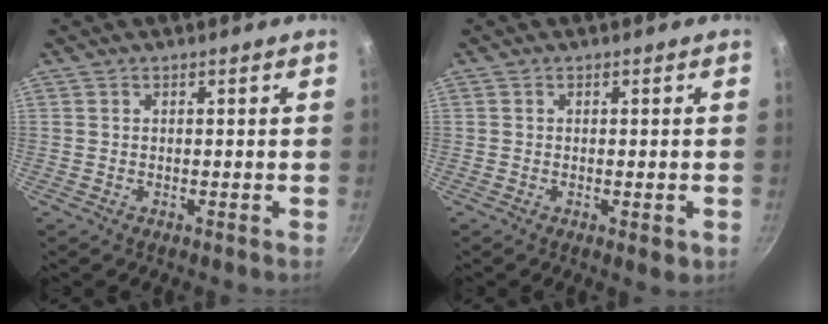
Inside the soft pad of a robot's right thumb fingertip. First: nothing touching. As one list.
[{"total": 2.4, "force": [-0.7, 0.9, 2.1], "torque": [-0.032, -0.006, -0.009]}]